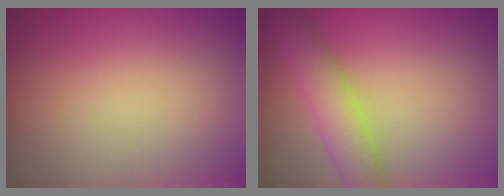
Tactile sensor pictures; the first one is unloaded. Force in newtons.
{"total": 4.1, "press": 4.1, "slide": 0.2}